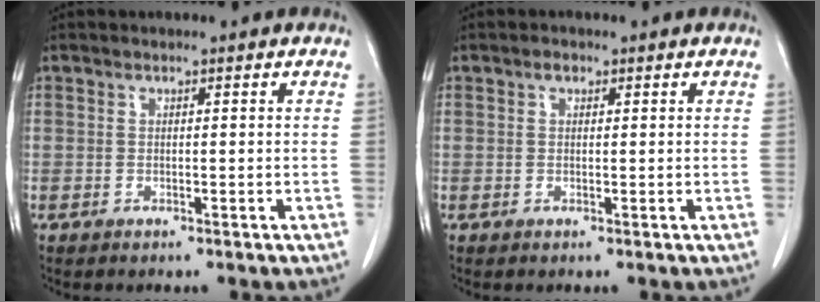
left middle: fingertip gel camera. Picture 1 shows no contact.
{"total": 0.9, "force": [0.5, 0.6, 0.5], "torque": [-0.009, 0.002, 0.007]}